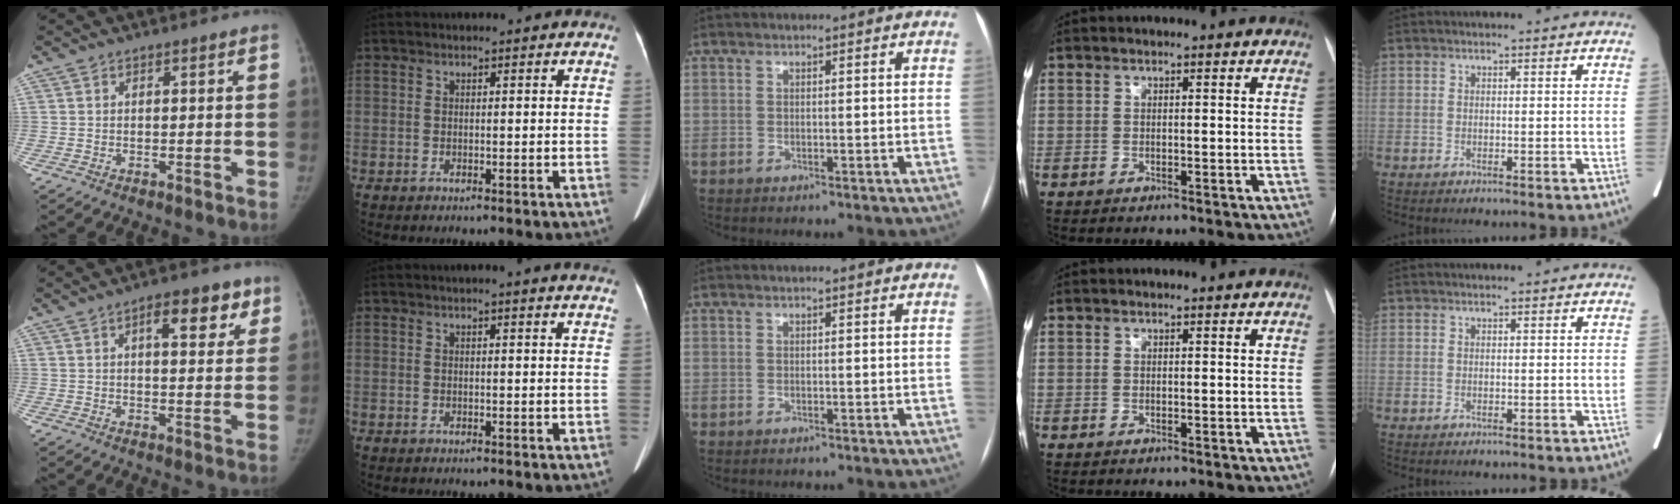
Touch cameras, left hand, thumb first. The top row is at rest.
{"thumb": {"total": 8.3, "force": [3.9, 3.6, 6.3], "torque": [-0.058, -0.010, 0.049]}, "index": {"total": 4.5, "force": [4.1, 0.2, 1.8], "torque": [-0.020, 0.008, 0.030]}}